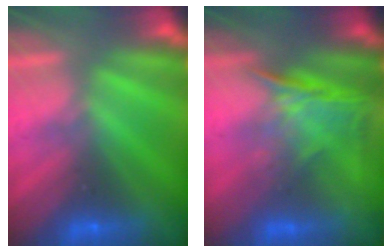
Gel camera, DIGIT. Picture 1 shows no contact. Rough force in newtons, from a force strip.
{"total": 1.3}